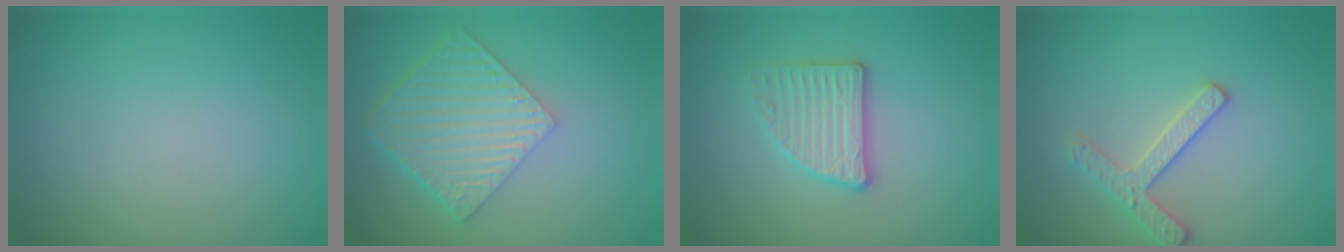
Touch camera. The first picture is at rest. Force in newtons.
{"total": 6.4, "press": 4.4, "slide": 4.6}
{"total": 2.9, "press": 2.8, "slide": 0.7}
{"total": 2.5, "press": 2.4, "slide": 0.4}